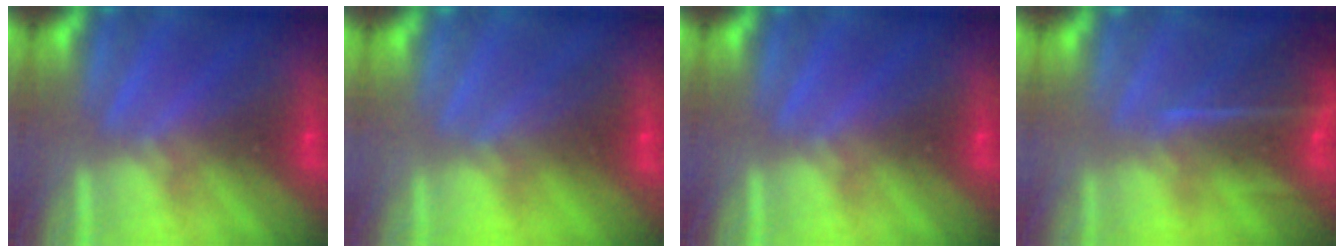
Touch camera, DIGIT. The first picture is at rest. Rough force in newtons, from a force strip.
{"total": 2.6}
{"total": 0.0}
{"total": 7.6}